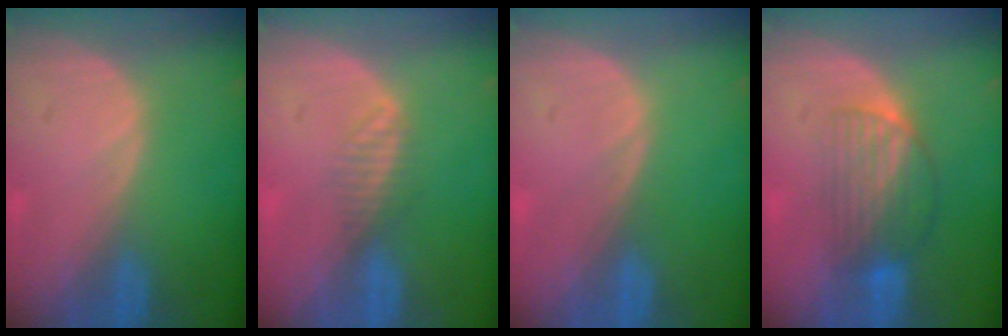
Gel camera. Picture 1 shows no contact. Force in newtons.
{"total": 2.0, "press": 1.8, "slide": 0.8}
{"total": 0.0}
{"total": 6.6, "press": 5.8, "slide": 3.3}